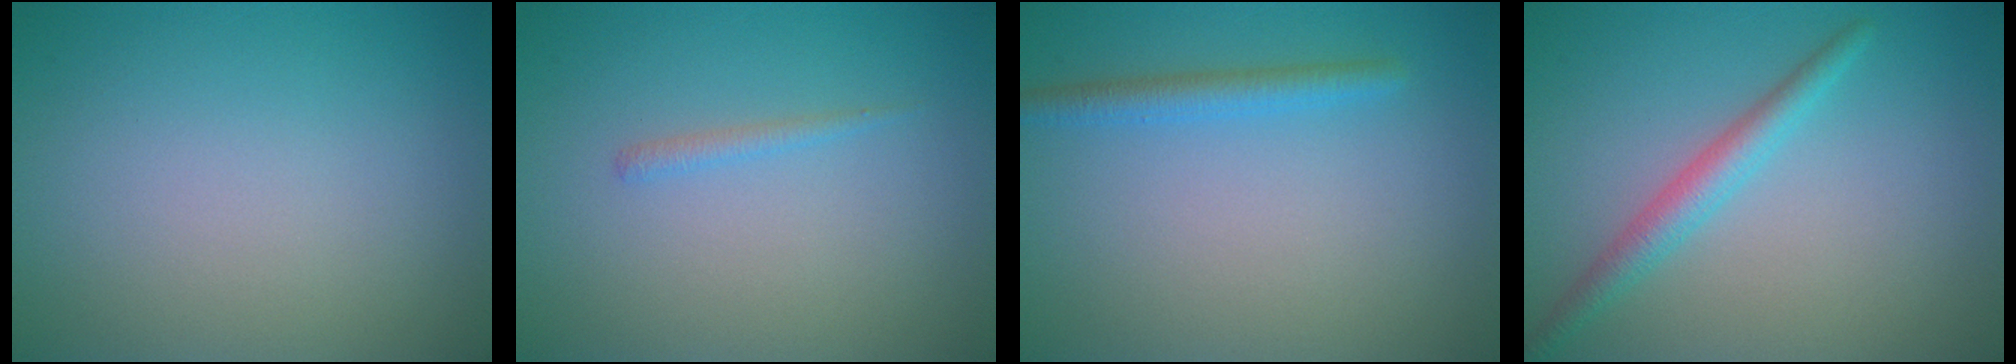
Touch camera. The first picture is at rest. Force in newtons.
{"total": 0.8, "press": 0.8, "slide": 0.1}
{"total": 2.0, "press": 2.0, "slide": 0.1}
{"total": 2.5, "press": 2.5, "slide": 0.1}